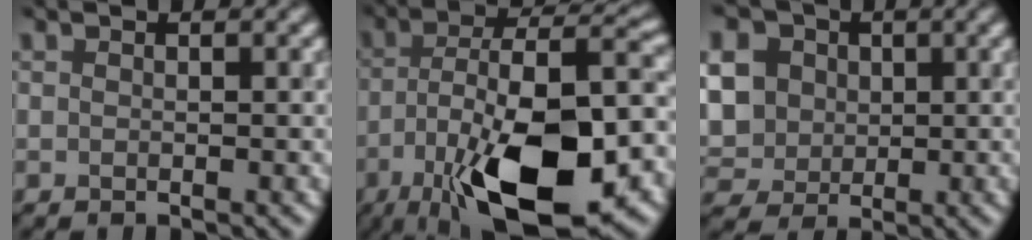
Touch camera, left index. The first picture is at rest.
{"total": 14.7, "force": [-6.1, 5.4, 12.2], "torque": [-0.205, -0.025, -0.087]}
{"total": 7.6, "force": [1.2, 7.0, 2.7], "torque": [-0.085, 0.018, 0.027]}